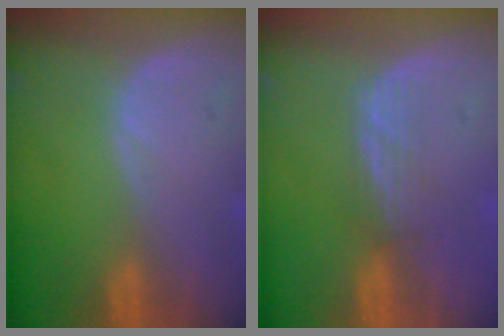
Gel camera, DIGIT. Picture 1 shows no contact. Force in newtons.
{"total": 2.4, "press": 2.3, "slide": 0.6}